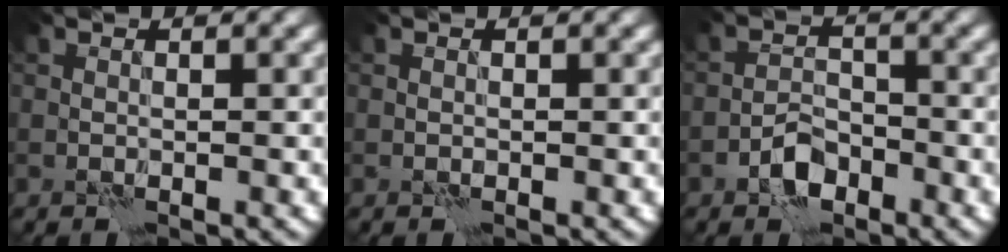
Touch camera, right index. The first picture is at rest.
{"total": 0.0}
{"total": 3.0, "force": [-2.0, 1.7, 1.5], "torque": [-0.022, 0.009, -0.040]}